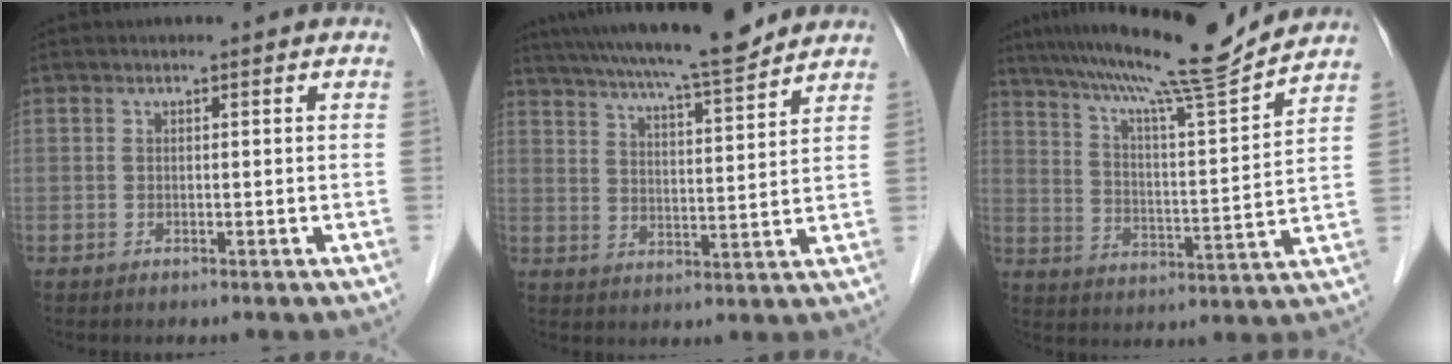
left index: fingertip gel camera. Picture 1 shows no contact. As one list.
[{"total": 15.7, "force": [13.9, 0.4, 7.3], "torque": [-0.123, 0.006, 0.210]}, {"total": 16.0, "force": [14.1, -1.3, 7.3], "torque": [-0.128, -0.015, 0.217]}]